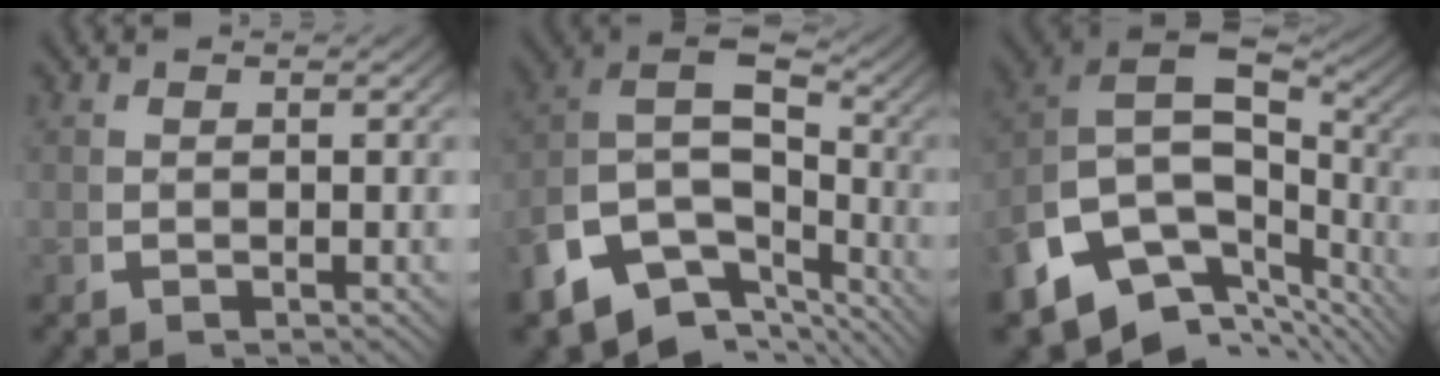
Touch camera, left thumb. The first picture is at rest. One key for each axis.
{"total": 14.2, "fx": -0.7, "fy": 10.4, "fz": 9.6, "tx": -0.213, "ty": -0.037, "tz": -0.011}
{"total": 16.3, "fx": -3.8, "fy": 11.1, "fz": 11.3, "tx": -0.250, "ty": -0.058, "tz": -0.036}